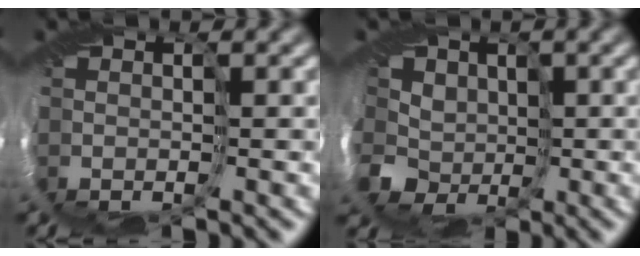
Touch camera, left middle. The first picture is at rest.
{"total": 6.0, "force": [0.0, 5.8, 1.7], "torque": [-0.049, 0.018, -0.041]}